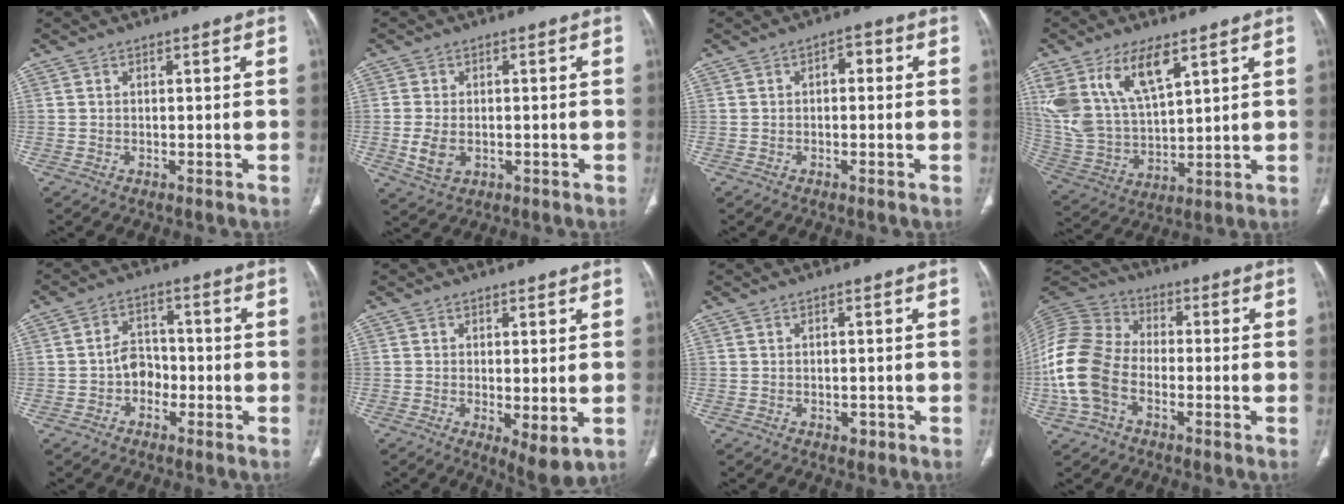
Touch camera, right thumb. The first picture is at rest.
{"total": 5.3, "force": [-1.0, 3.7, 3.7], "torque": [-0.072, -0.004, -0.011]}
{"total": 2.6, "force": [0.1, 1.6, 2.0], "torque": [-0.020, 0.013, -0.006]}
{"total": 17.1, "force": [8.9, 7.9, 12.3], "torque": [-0.238, -0.028, 0.186]}
{"total": 5.1, "force": [-1.6, 4.1, 2.6], "torque": [-0.023, 0.024, -0.036]}
{"total": 5.7, "force": [-1.1, 2.0, 5.2], "torque": [-0.085, -0.022, -0.011]}
{"total": 1.3, "force": [-0.5, 1.0, 0.6], "torque": [-0.006, 0.001, -0.005]}
{"total": 15.4, "force": [-4.1, 10.7, 10.2], "torque": [-0.223, 0.030, -0.087]}